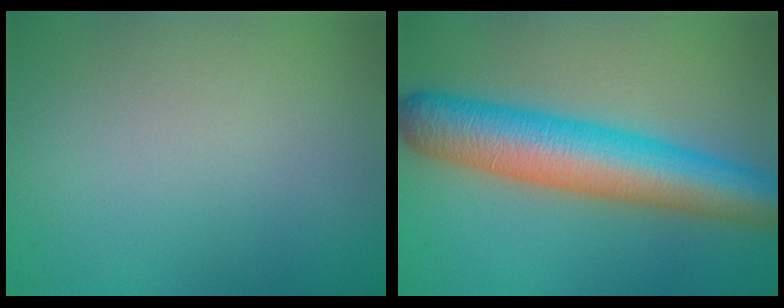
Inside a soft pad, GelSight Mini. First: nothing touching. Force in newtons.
{"total": 9.6, "press": 9.6, "slide": 0.2}